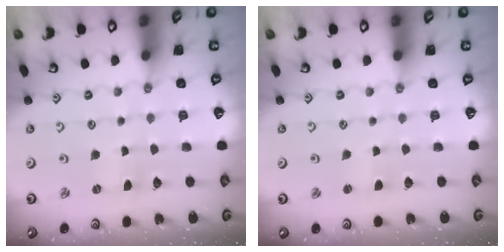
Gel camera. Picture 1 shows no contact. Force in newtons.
{"total": 1.3, "press": 1.3, "slide": 0.2}